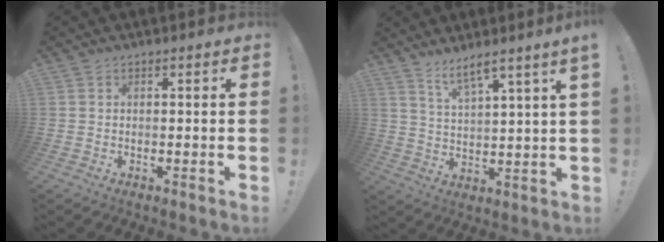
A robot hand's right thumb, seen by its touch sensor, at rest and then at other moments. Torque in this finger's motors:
{"motor_torque": [-0.02, 0.11, 0.17, 0.34, 0.10]}